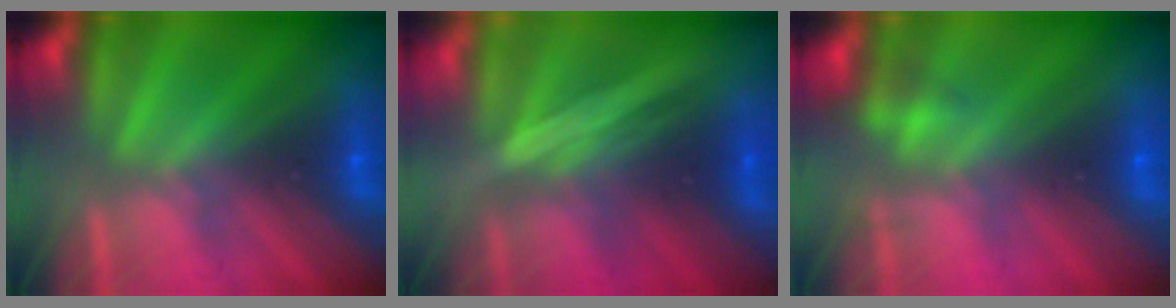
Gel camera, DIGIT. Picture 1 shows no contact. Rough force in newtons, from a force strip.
{"total": 1.5}
{"total": 2.1}